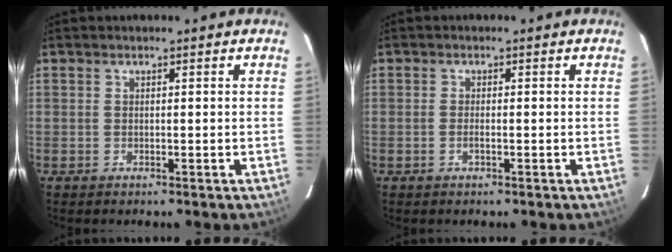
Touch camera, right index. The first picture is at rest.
{"total": 1.2, "force": [-0.6, 0.3, 1.0], "torque": [-0.022, 0.001, -0.011]}